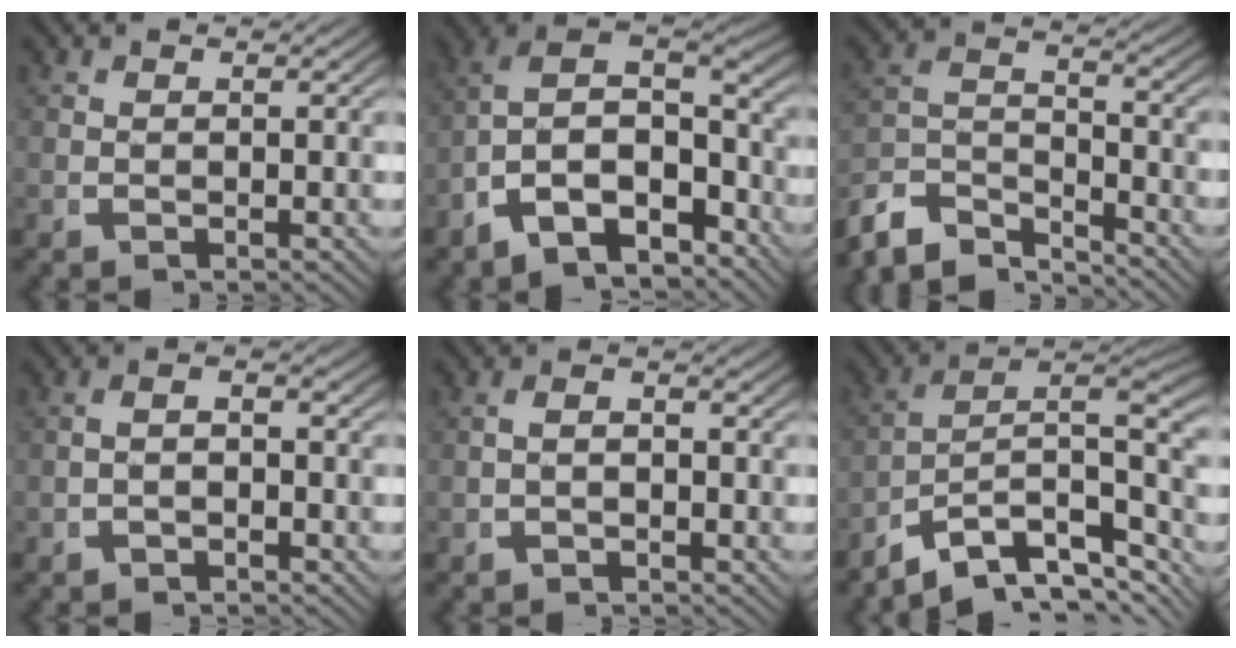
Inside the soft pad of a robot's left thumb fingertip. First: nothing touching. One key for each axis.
{"total": 13.7, "fx": -2.1, "fy": 10.4, "fz": 8.7, "tx": -0.189, "ty": -0.047, "tz": -0.035}
{"total": 8.3, "fx": -5.2, "fy": 4.8, "fz": 4.3, "tx": -0.083, "ty": -0.030, "tz": -0.083}
{"total": 1.9, "fx": -1.1, "fy": 1.0, "fz": 1.3, "tx": -0.025, "ty": 0.000, "tz": -0.020}
{"total": 1.6, "fx": -0.9, "fy": 0.8, "fz": 1.0, "tx": -0.023, "ty": 0.001, "tz": -0.017}
{"total": 15.3, "fx": -2.8, "fy": 10.6, "fz": 10.8, "tx": -0.170, "ty": -0.034, "tz": -0.042}